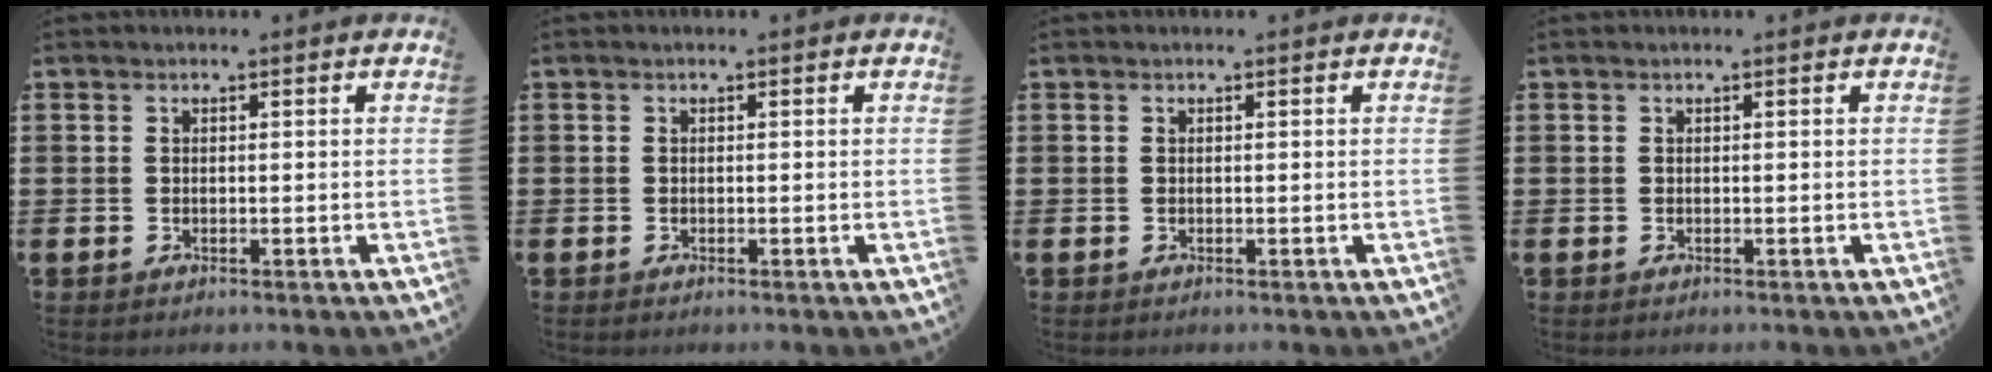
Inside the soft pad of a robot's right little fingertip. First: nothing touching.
{"total": 0.0}
{"total": 0.0}
{"total": 0.0}